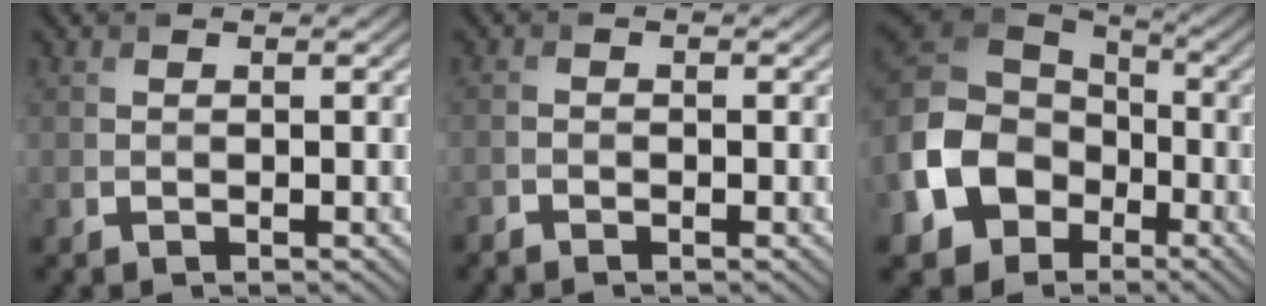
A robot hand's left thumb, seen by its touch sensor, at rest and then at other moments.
{"total": 1.2, "force": [-1.1, 0.4, 0.4], "torque": [-0.006, 0.002, -0.026]}
{"total": 16.7, "force": [-5.5, 12.9, 9.0], "torque": [-0.253, -0.034, -0.116]}